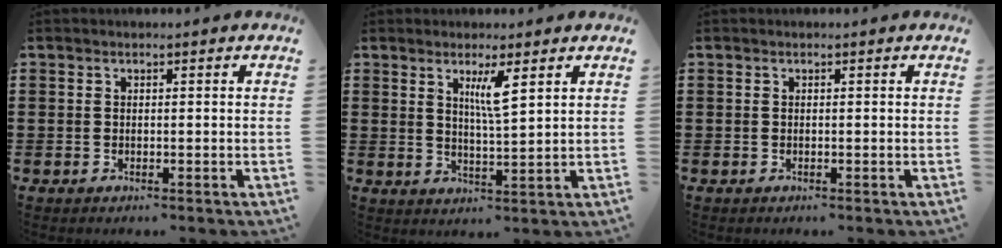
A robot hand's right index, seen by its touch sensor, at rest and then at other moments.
{"total": 4.1, "force": [2.2, 0.4, 3.5], "torque": [-0.067, -0.003, 0.033]}
{"total": 0.0}